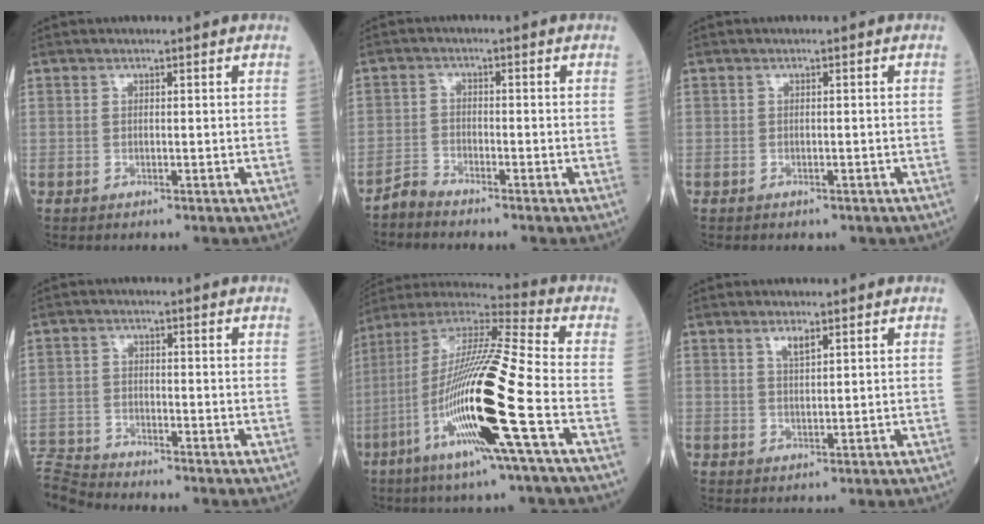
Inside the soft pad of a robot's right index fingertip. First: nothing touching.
{"total": 2.3, "force": [-2.3, 0.1, 0.0], "torque": [0.001, -0.009, -0.047]}
{"total": 1.6, "force": [-1.3, 0.8, 0.6], "torque": [-0.008, -0.001, -0.011]}
{"total": 5.8, "force": [-5.8, -0.7, -0.6], "torque": [0.005, 0.000, -0.113]}
{"total": 21.2, "force": [-6.6, -0.2, 20.2], "torque": [-0.414, -0.028, -0.135]}
{"total": 2.2, "force": [1.4, 0.4, 1.6], "torque": [-0.034, -0.001, 0.027]}